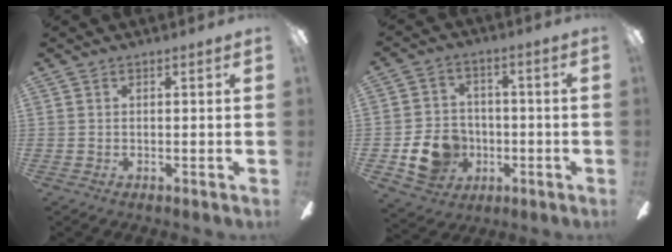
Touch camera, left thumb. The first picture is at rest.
{"total": 11.6, "force": [-3.9, 9.6, 5.1], "torque": [-0.108, 0.029, -0.065]}